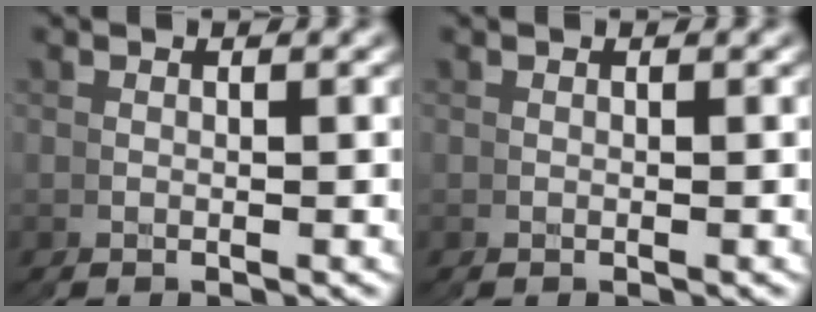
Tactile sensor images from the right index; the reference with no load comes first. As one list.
[{"total": 0.0}]